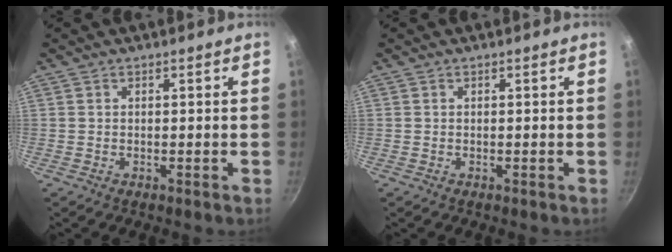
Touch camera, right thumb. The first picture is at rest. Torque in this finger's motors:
{"motor_torque": [-0.19, 0.19, -0.22, 0.21, 0.00]}